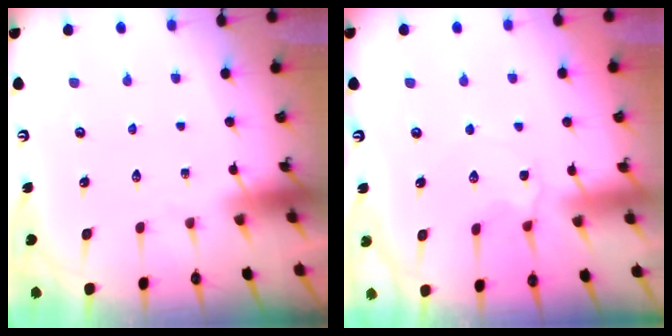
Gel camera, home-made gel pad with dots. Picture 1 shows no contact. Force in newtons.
{"total": 5.4, "press": 5.3, "slide": 0.8}